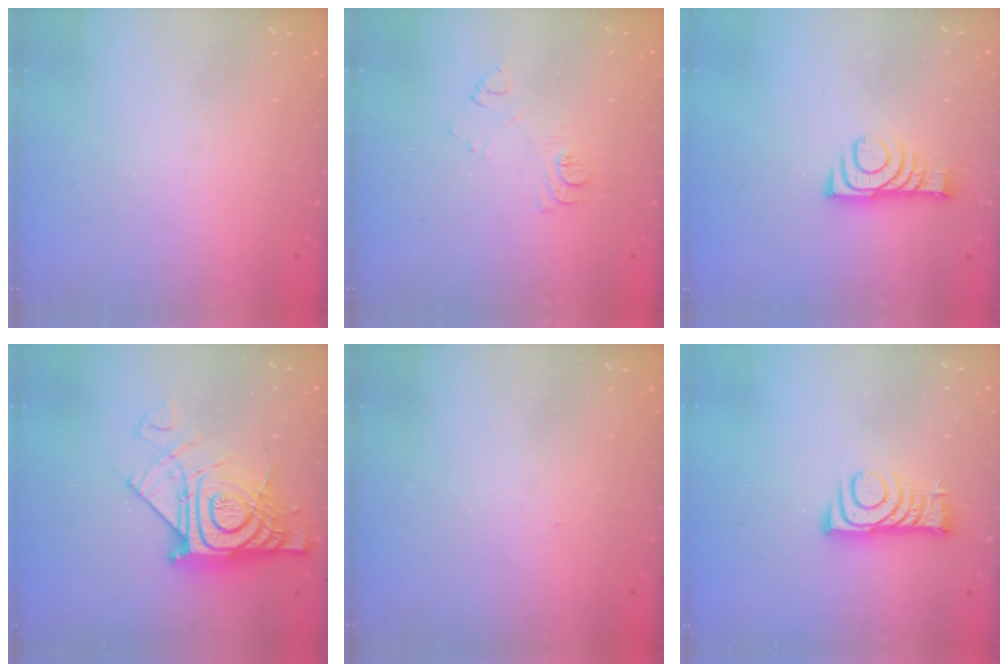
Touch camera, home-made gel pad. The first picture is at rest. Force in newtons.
{"total": 7.2, "press": 7.2, "slide": 0.7}
{"total": 9.4, "press": 9.4, "slide": 0.9}
{"total": 15.9, "press": 15.7, "slide": 1.9}
{"total": 3.2, "press": 3.2, "slide": 0.5}
{"total": 8.3, "press": 8.3, "slide": 0.8}